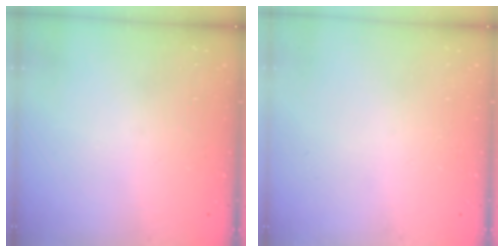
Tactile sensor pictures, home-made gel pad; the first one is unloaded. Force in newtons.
{"total": 0.0}